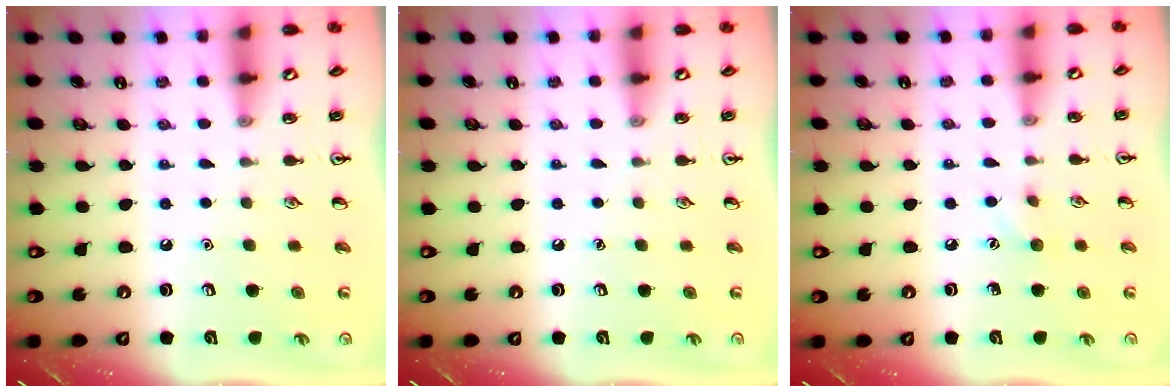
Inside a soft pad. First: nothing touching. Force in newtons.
{"total": 0.0}
{"total": 4.7, "press": 4.5, "slide": 1.3}